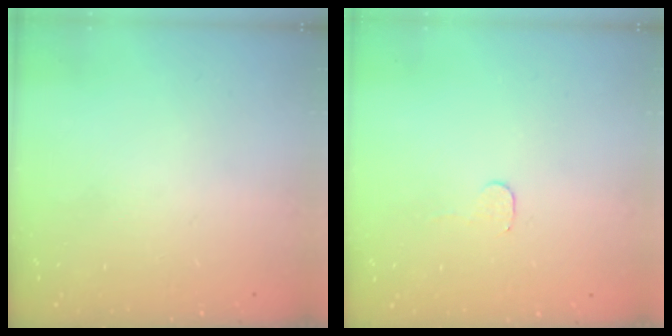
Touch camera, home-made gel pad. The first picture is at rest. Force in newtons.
{"total": 2.8, "press": 2.8, "slide": 0.2}